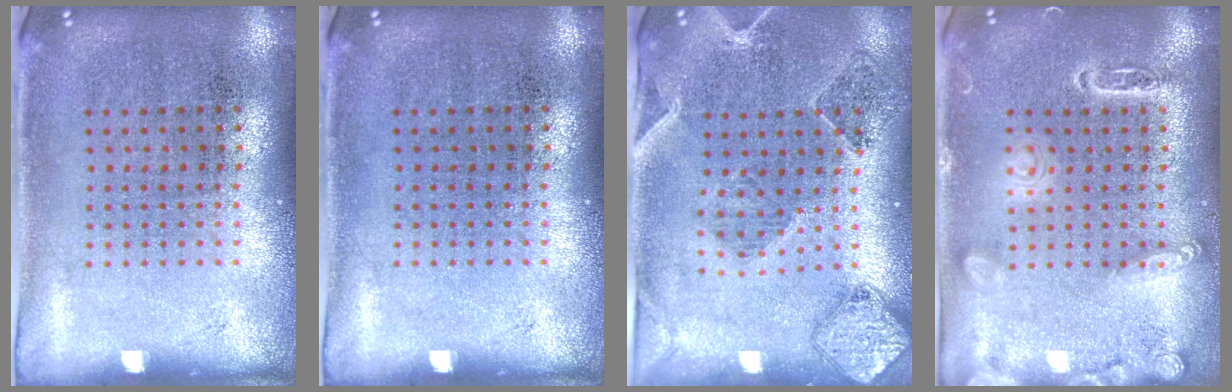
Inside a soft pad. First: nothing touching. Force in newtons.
{"total": 0.0}
{"total": 0.7, "press": 0.7, "slide": 0.3}
{"total": 2.8, "press": 2.8, "slide": 0.2}